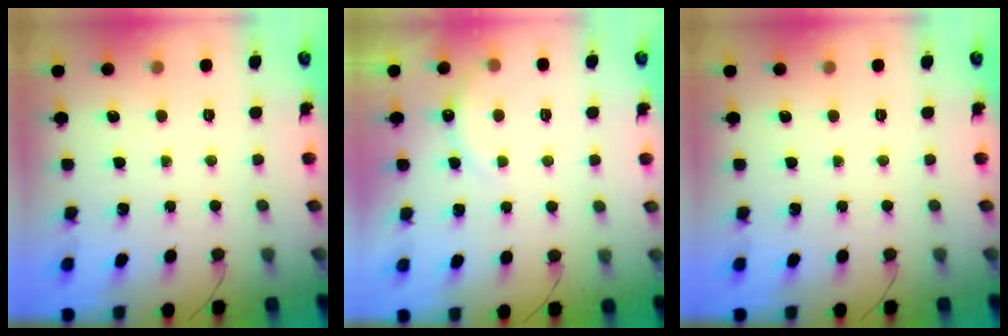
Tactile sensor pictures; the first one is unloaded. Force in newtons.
{"total": 6.5, "press": 6.4, "slide": 1.3}
{"total": 0.0}